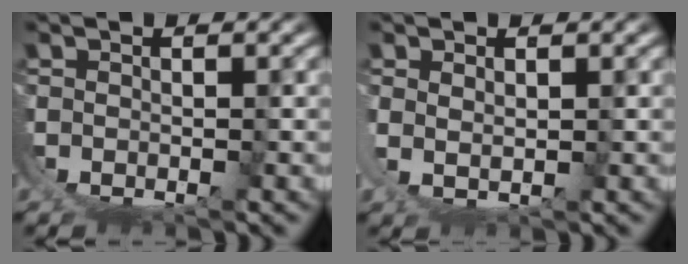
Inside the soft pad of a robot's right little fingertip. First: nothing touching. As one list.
[{"total": 2.2, "force": [1.7, 0.3, 1.3], "torque": [-0.036, -0.007, 0.037]}]